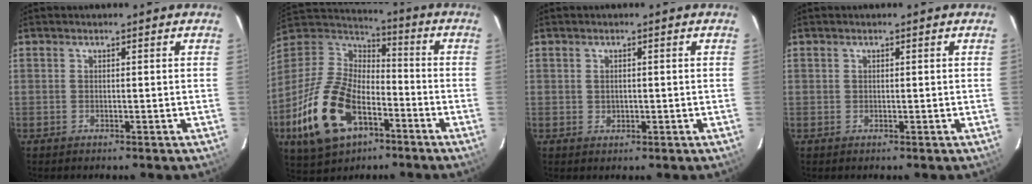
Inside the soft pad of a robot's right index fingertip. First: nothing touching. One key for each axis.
{"total": 22.0, "fx": -9.5, "fy": 13.1, "fz": 14.8, "tx": -0.336, "ty": -0.016, "tz": -0.163}
{"total": 1.1, "fx": 0.1, "fy": 1.0, "fz": 0.4, "tx": -0.005, "ty": 0.001, "tz": 0.003}
{"total": 0.0}